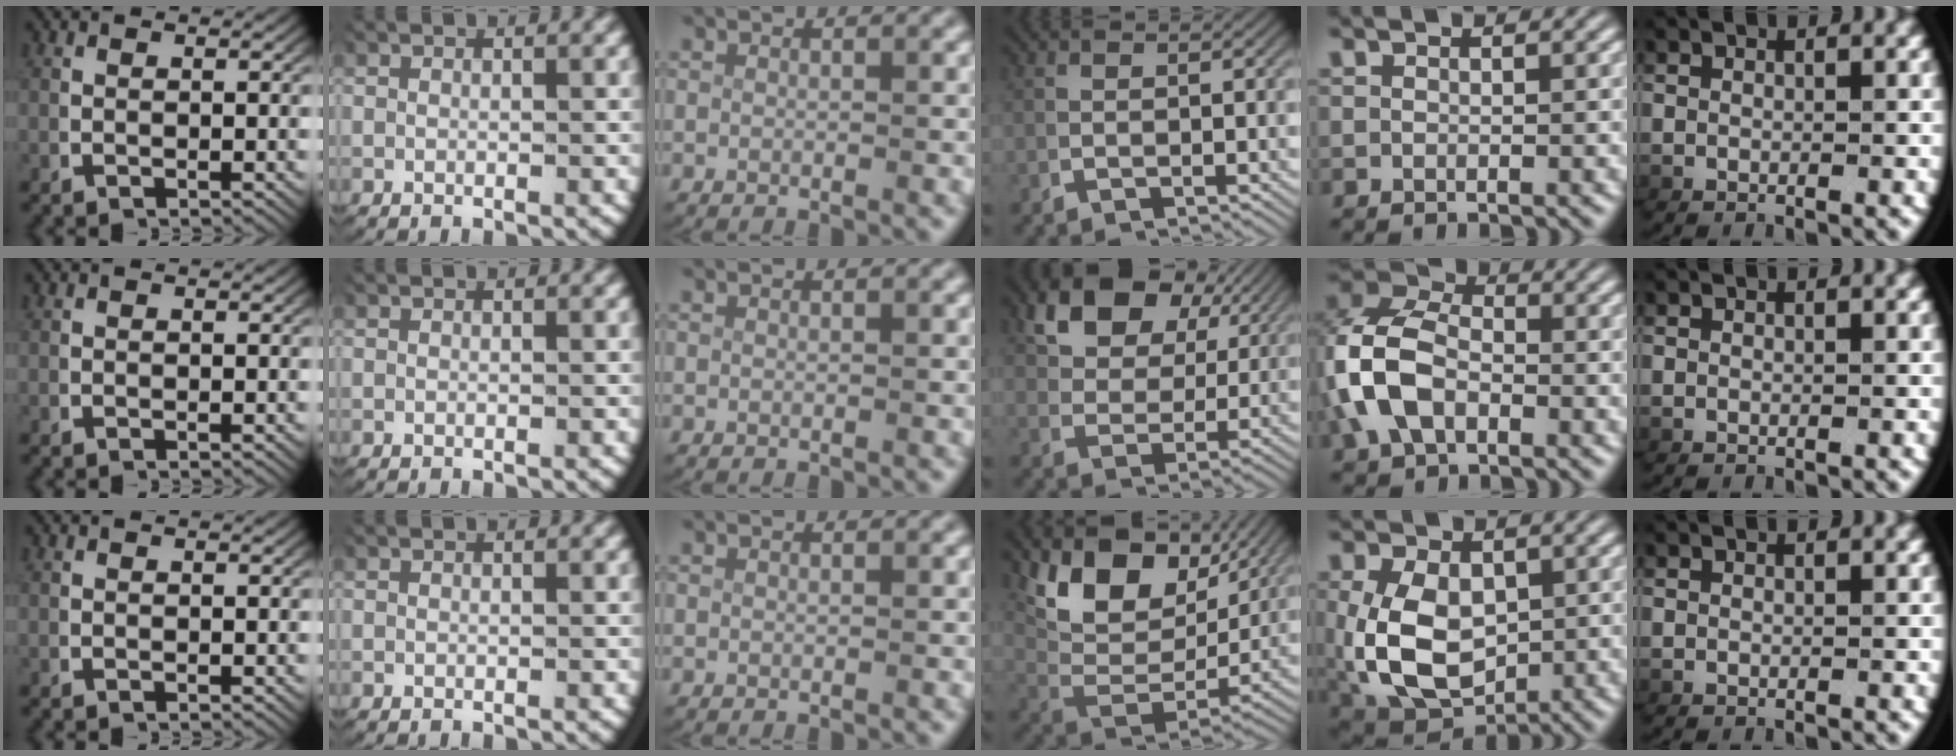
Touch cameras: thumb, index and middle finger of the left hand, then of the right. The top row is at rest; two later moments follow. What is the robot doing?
{"motion": "grasp_and_lifting", "object": "card"}